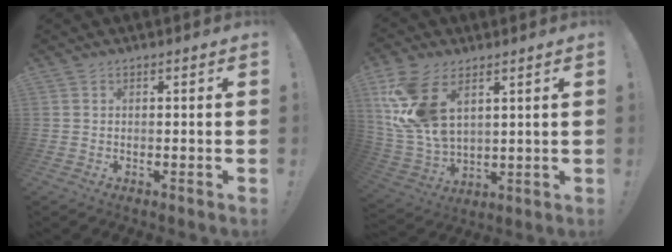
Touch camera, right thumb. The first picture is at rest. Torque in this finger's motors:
{"motor_torque": [2.44, 2.57, 1.53, 0.24, 0.14]}